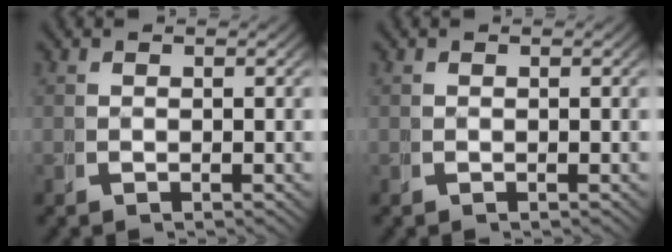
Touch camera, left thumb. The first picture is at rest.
{"total": 0.0}